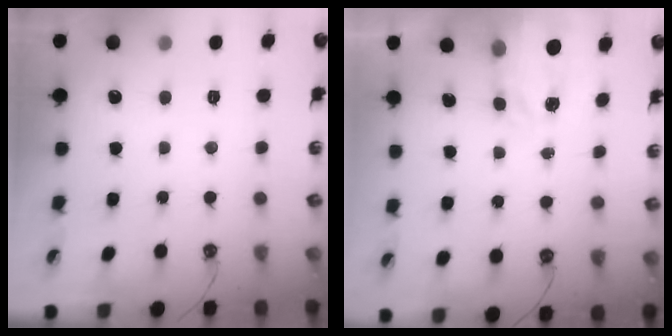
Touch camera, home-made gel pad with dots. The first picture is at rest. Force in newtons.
{"total": 3.5, "press": 3.4, "slide": 0.6}